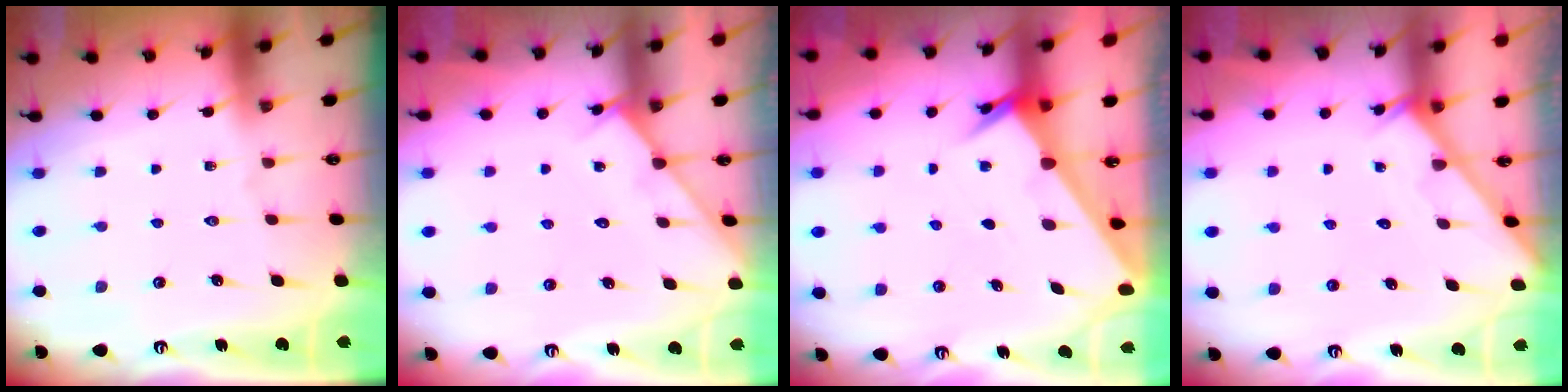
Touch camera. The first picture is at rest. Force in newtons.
{"total": 5.9, "press": 5.9, "slide": 0.6}
{"total": 3.0, "press": 3.0, "slide": 0.2}
{"total": 2.0, "press": 2.0, "slide": 0.1}